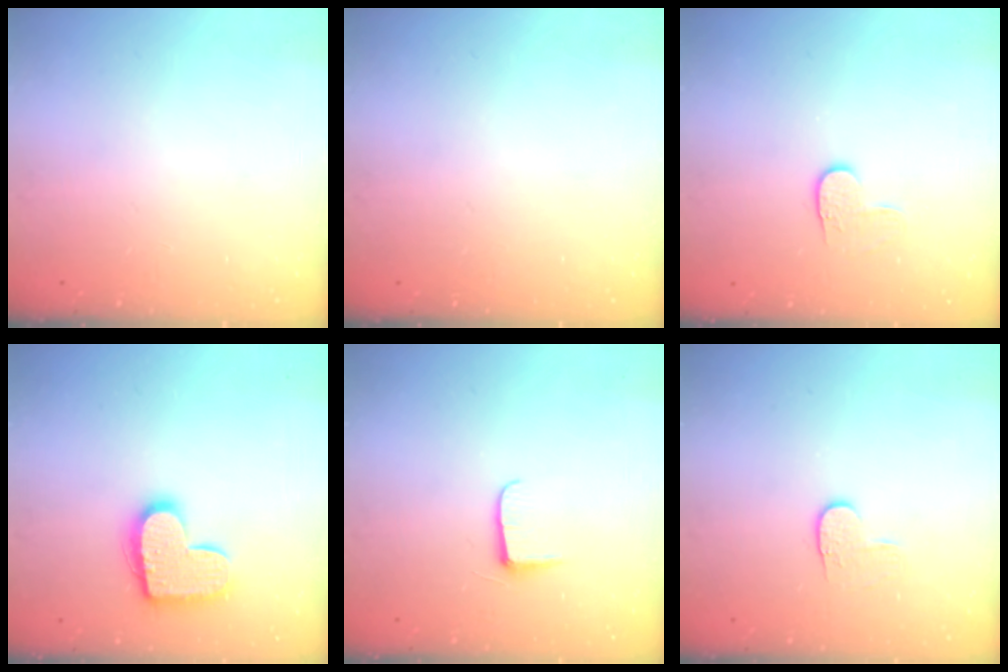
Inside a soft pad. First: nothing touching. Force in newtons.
{"total": 0.0}
{"total": 3.7, "press": 3.7, "slide": 0.2}
{"total": 14.6, "press": 14.6, "slide": 0.8}
{"total": 5.8, "press": 5.8, "slide": 0.9}
{"total": 3.6, "press": 3.6, "slide": 0.4}